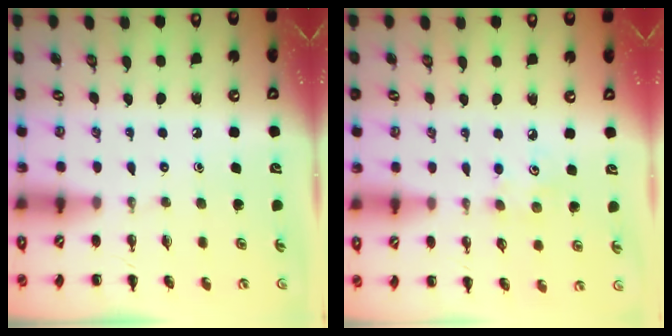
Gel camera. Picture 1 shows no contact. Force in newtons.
{"total": 3.5, "press": 3.3, "slide": 0.9}